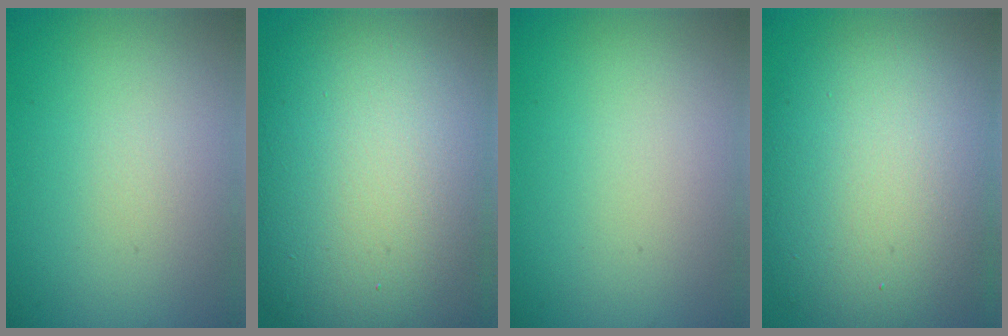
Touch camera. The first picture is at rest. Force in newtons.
{"total": 18.9, "press": 18.9, "slide": 1.2}
{"total": 0.0}
{"total": 12.4, "press": 12.3, "slide": 1.4}